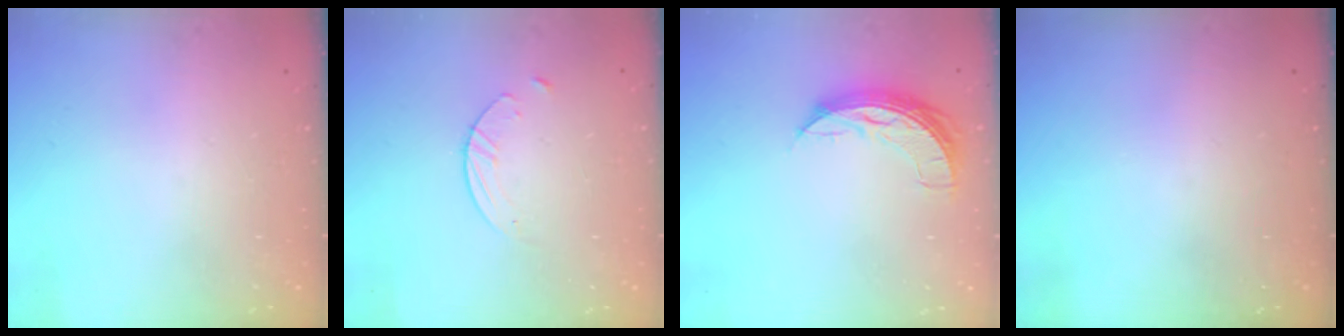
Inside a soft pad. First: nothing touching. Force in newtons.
{"total": 3.6, "press": 3.6, "slide": 0.4}
{"total": 7.7, "press": 7.7, "slide": 0.4}
{"total": 0.0}